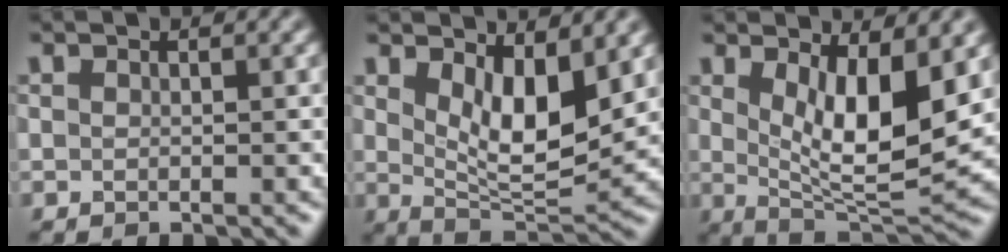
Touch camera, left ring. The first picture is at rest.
{"total": 6.6, "force": [2.2, 2.7, 5.5], "torque": [-0.095, -0.022, 0.044]}
{"total": 7.9, "force": [1.8, 2.7, 7.1], "torque": [-0.122, -0.024, 0.039]}